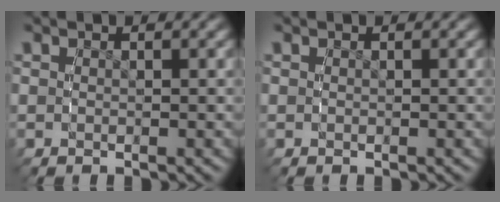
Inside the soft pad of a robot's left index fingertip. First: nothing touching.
{"total": 0.0}